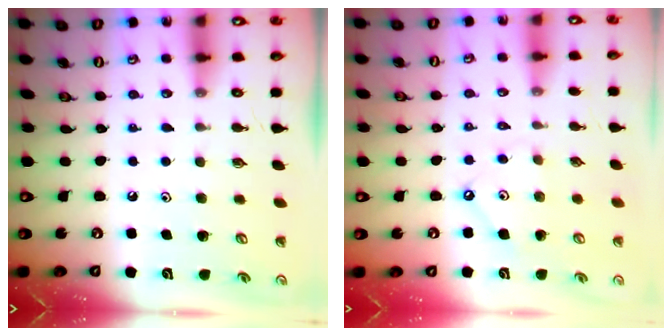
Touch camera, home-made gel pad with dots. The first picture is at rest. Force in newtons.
{"total": 5.0, "press": 4.9, "slide": 0.6}